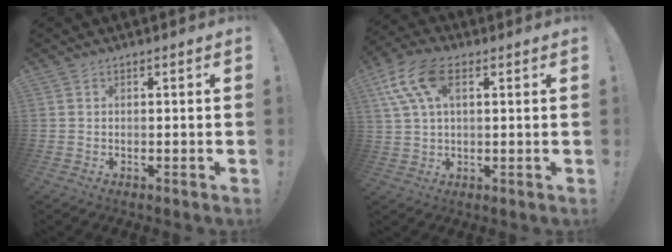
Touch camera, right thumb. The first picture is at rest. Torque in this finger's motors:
{"motor_torque": [0.19, 0.20, 0.19, 0.10, 0.08]}